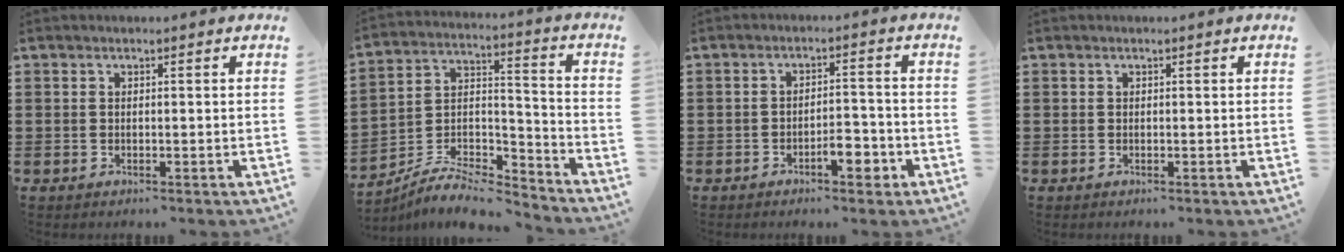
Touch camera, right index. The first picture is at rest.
{"total": 7.9, "force": [-7.2, 2.2, 2.3], "torque": [-0.045, 0.011, -0.141]}
{"total": 4.5, "force": [-2.6, 1.7, 3.2], "torque": [-0.051, 0.011, -0.048]}
{"total": 0.0}